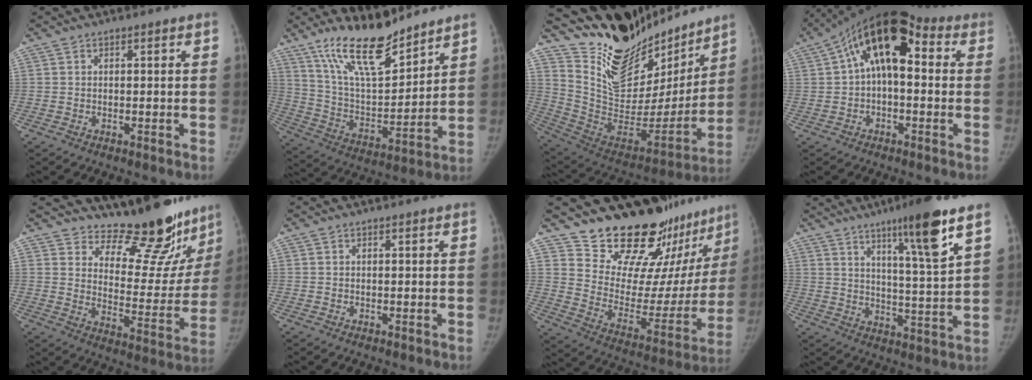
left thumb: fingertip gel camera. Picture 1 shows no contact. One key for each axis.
{"total": 16.7, "fx": 13.0, "fy": 5.1, "fz": 9.1, "tx": -0.122, "ty": -0.081, "tz": 0.241}
{"total": 26.2, "fx": 22.1, "fy": 10.1, "fz": 9.8, "tx": -0.127, "ty": -0.123, "tz": 0.365}
{"total": 15.4, "fx": 3.0, "fy": 8.0, "fz": 12.8, "tx": -0.180, "ty": 0.045, "tz": 0.035}
{"total": 18.6, "fx": 16.9, "fy": 6.1, "fz": 5.0, "tx": 0.005, "ty": -0.153, "tz": 0.215}
{"total": 0.0}
{"total": 24.1, "fx": 21.4, "fy": 8.1, "fz": 7.5, "tx": -0.056, "ty": -0.176, "tz": 0.298}
{"total": 13.0, "fx": 7.6, "fy": 0.6, "fz": 10.5, "tx": -0.164, "ty": -0.046, "tz": 0.120}